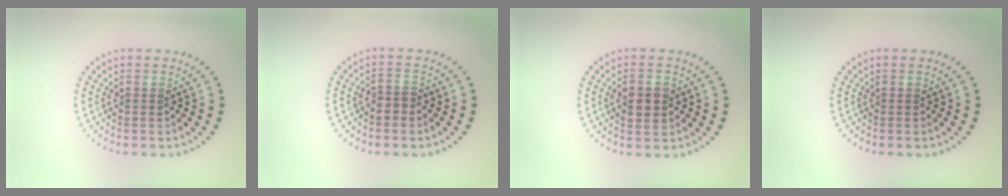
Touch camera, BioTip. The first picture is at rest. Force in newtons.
{"total": 1.7, "press": 1.3, "slide": 1.1}
{"total": 2.6, "press": 2.6, "slide": 0.1}
{"total": 0.0}